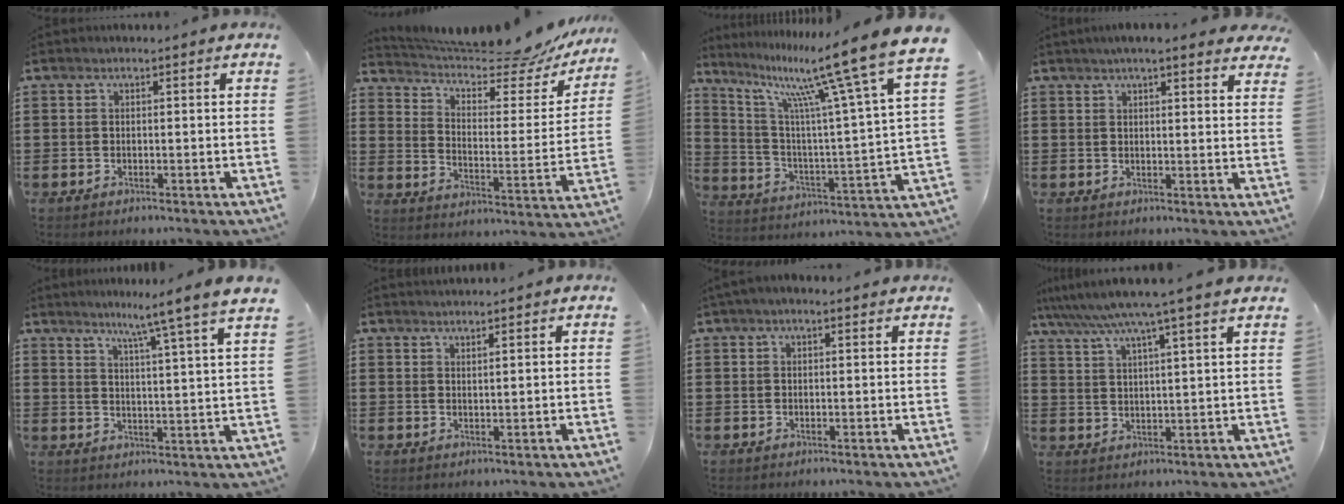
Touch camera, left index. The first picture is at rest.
{"total": 8.1, "force": [7.4, 0.6, 3.4], "torque": [-0.082, -0.061, 0.119]}
{"total": 14.2, "force": [10.7, 0.8, 9.3], "torque": [-0.186, -0.078, 0.164]}
{"total": 4.0, "force": [3.5, 0.7, 1.8], "torque": [-0.042, 0.000, 0.064]}
{"total": 6.5, "force": [5.3, -1.9, 3.2], "torque": [-0.071, -0.037, 0.082]}
{"total": 1.4, "force": [1.3, -0.1, 0.3], "torque": [-0.008, 0.001, 0.025]}
{"total": 1.3, "force": [0.6, 0.6, 0.9], "torque": [-0.019, 0.005, 0.011]}
{"total": 6.8, "force": [5.7, -0.8, 3.7], "torque": [-0.092, -0.026, 0.095]}